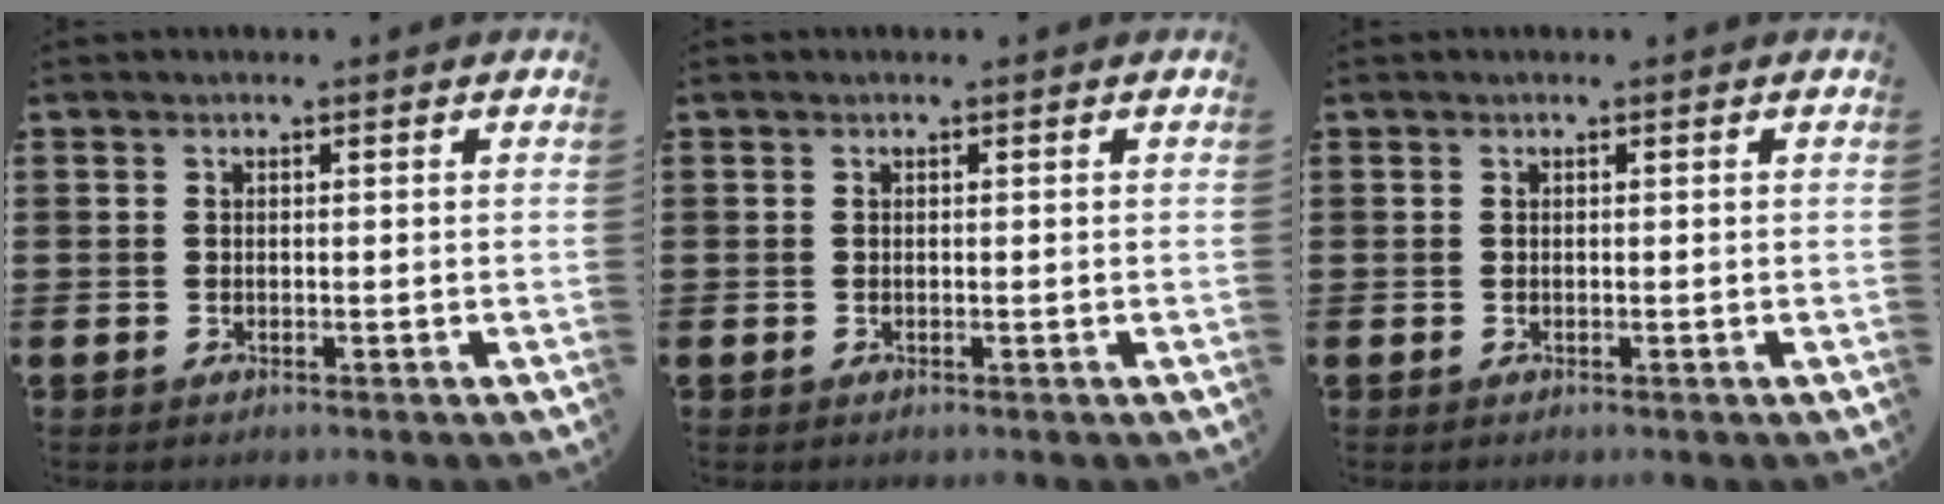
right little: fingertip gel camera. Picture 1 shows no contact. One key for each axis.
{"total": 0.0}
{"total": 0.0}